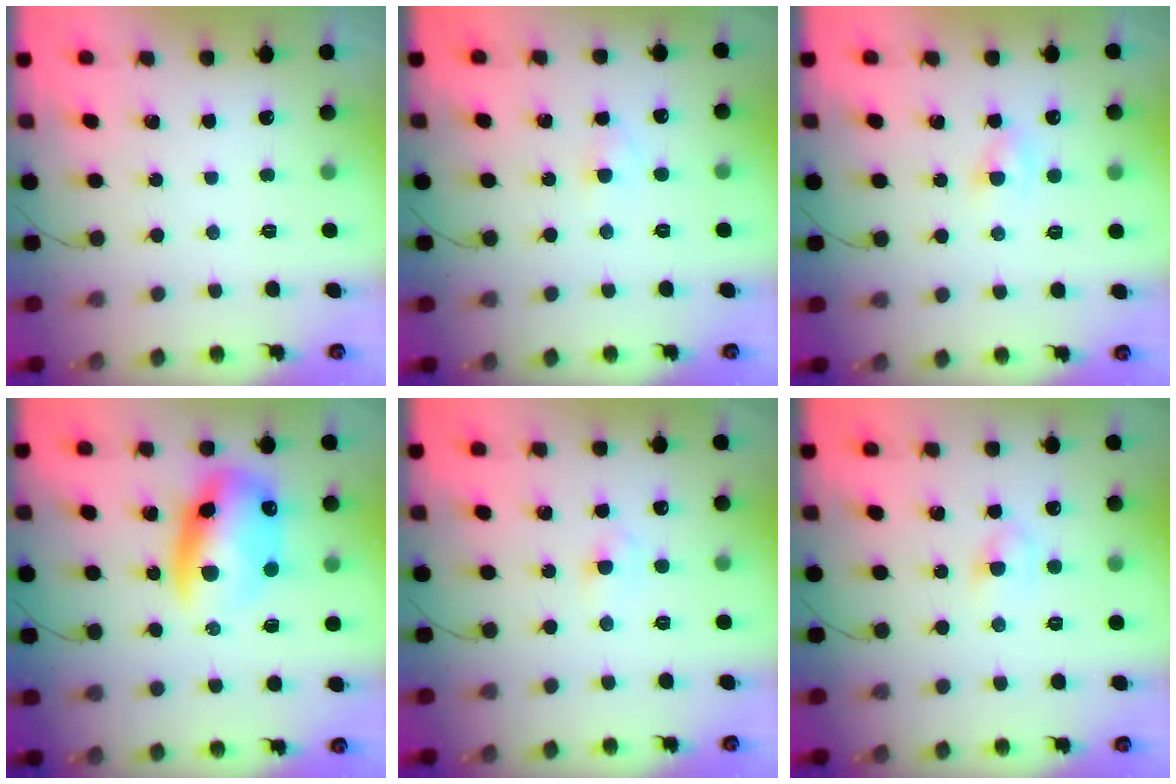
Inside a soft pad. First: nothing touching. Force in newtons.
{"total": 2.1, "press": 1.9, "slide": 0.9}
{"total": 1.4, "press": 1.1, "slide": 0.8}
{"total": 12.9, "press": 12.5, "slide": 3.3}
{"total": 2.1, "press": 1.9, "slide": 0.9}
{"total": 3.7, "press": 3.6, "slide": 1.2}